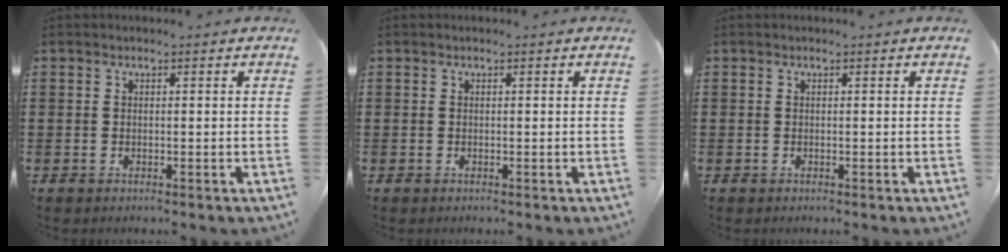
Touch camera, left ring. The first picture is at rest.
{"total": 0.0}
{"total": 0.0}